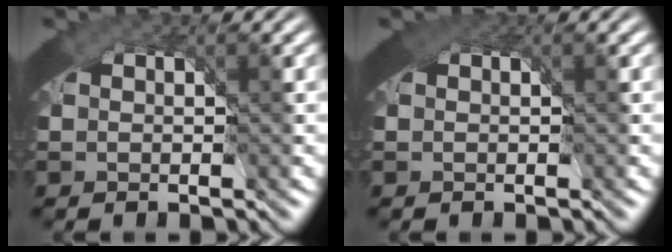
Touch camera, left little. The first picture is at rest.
{"total": 1.2, "force": [0.7, 0.8, 0.7], "torque": [-0.013, -0.002, 0.011]}